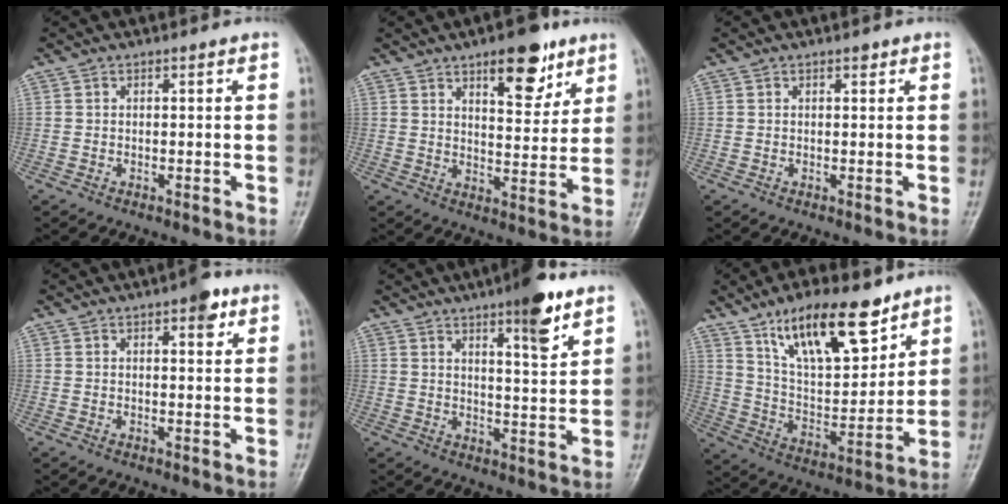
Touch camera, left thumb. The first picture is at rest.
{"total": 11.0, "force": [6.7, 4.5, 7.5], "torque": [-0.079, -0.038, 0.099]}
{"total": 0.8, "force": [0.5, 0.4, 0.4], "torque": [-0.003, -0.002, 0.006]}
{"total": 4.1, "force": [2.2, 1.5, 3.1], "torque": [-0.029, -0.006, 0.026]}
{"total": 9.2, "force": [5.8, 1.8, 6.9], "torque": [-0.089, -0.035, 0.084]}
{"total": 18.4, "force": [11.7, 7.1, 12.3], "torque": [-0.163, -0.058, 0.212]}